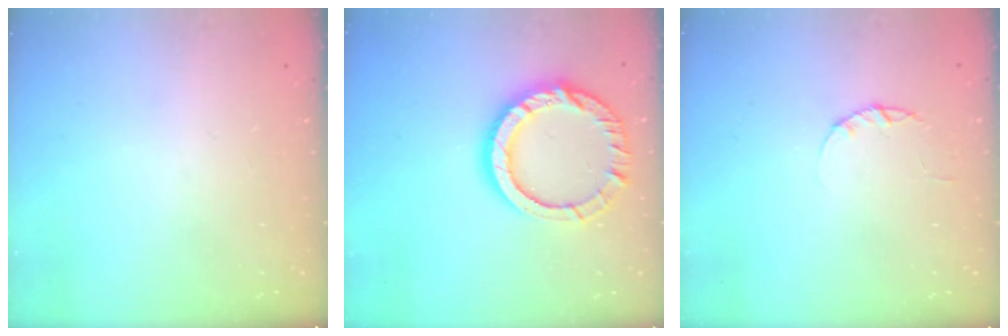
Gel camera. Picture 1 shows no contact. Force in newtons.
{"total": 15.1, "press": 15.0, "slide": 1.5}
{"total": 1.7, "press": 1.7, "slide": 0.3}